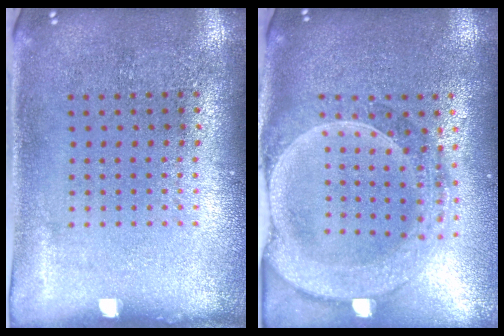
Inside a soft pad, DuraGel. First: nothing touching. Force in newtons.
{"total": 2.6, "press": 2.3, "slide": 1.3}